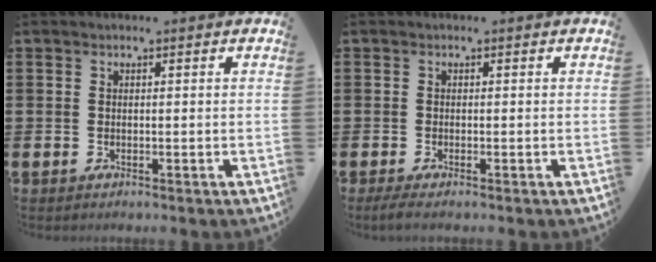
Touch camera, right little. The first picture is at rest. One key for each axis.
{"total": 0.9, "fx": -0.4, "fy": 0.1, "fz": 0.8, "tx": -0.013, "ty": -0.002, "tz": -0.007}